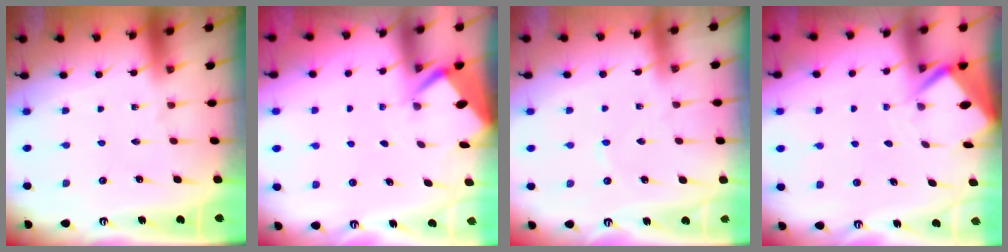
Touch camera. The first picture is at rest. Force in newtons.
{"total": 2.6, "press": 2.6, "slide": 0.3}
{"total": 1.7, "press": 1.7, "slide": 0.3}
{"total": 3.2, "press": 3.2, "slide": 0.3}